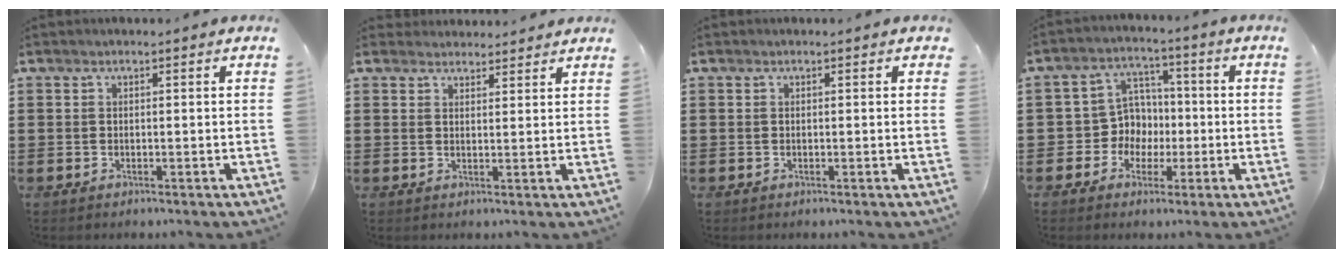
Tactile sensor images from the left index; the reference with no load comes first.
{"total": 2.4, "force": [2.4, 0.5, -0.2], "torque": [-0.002, -0.001, 0.046]}
{"total": 0.0}
{"total": 6.7, "force": [-0.8, 6.5, 1.5], "torque": [-0.061, 0.007, -0.017]}